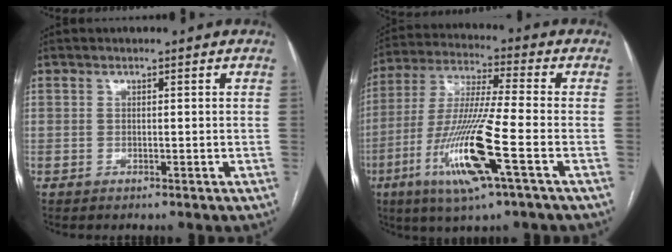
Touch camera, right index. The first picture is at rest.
{"total": 15.9, "force": [-6.1, 0.2, 14.7], "torque": [-0.306, -0.020, -0.115]}